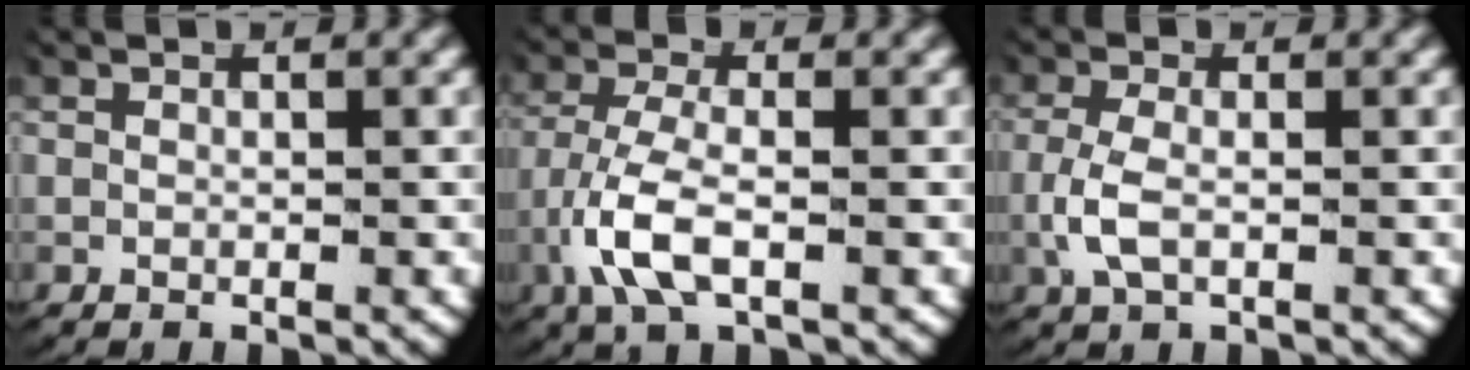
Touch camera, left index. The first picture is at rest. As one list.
[{"total": 5.2, "force": [-1.6, 2.5, 4.3], "torque": [-0.115, -0.021, -0.017]}, {"total": 3.0, "force": [-0.5, 1.5, 2.6], "torque": [-0.074, -0.010, -0.002]}]